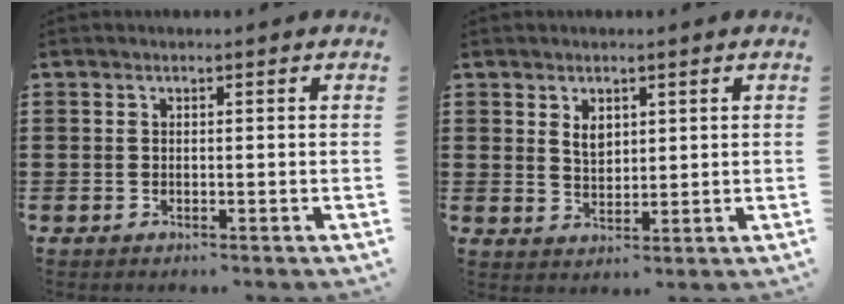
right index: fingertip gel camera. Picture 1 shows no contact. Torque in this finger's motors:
{"motor_torque": [0.08, -0.05, 0.03, 0.06]}